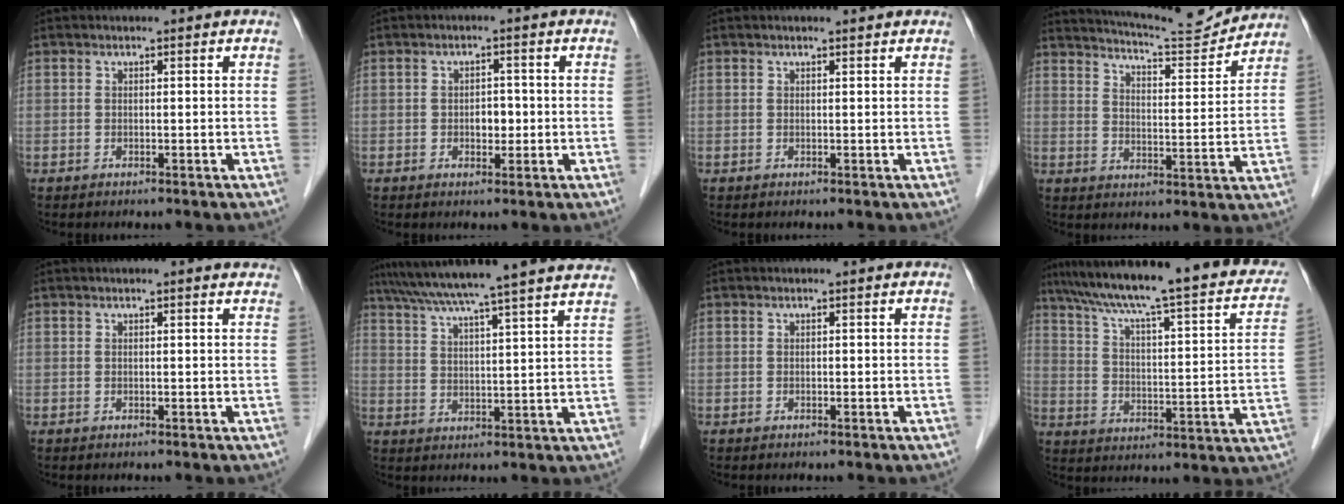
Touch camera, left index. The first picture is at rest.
{"total": 2.5, "force": [-0.4, 1.6, 1.9], "torque": [-0.026, 0.005, -0.003]}
{"total": 0.9, "force": [0.8, 0.0, 0.4], "torque": [-0.009, 0.004, 0.013]}
{"total": 12.1, "force": [11.9, -0.2, 2.2], "torque": [-0.043, -0.009, 0.171]}
{"total": 1.5, "force": [1.2, 0.2, 0.8], "torque": [-0.011, 0.007, 0.007]}
{"total": 20.9, "force": [18.3, -1.5, 9.9], "torque": [-0.171, -0.002, 0.246]}
{"total": 0.0}
{"total": 27.7, "force": [22.1, 4.1, 16.1], "torque": [-0.248, 0.004, 0.291]}